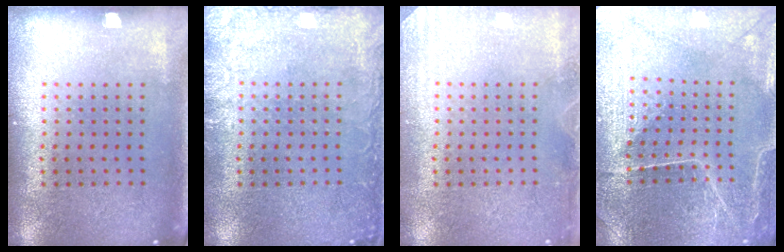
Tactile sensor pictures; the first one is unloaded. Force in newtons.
{"total": 2.6, "press": 2.6, "slide": 0.3}
{"total": 2.0, "press": 2.0, "slide": 0.4}
{"total": 1.3, "press": 1.3, "slide": 0.3}